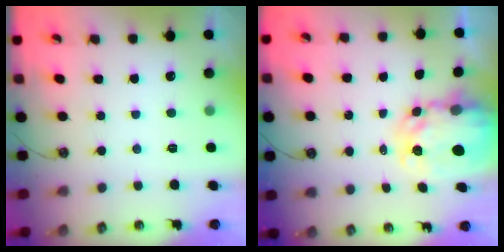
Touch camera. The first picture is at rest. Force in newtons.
{"total": 8.7, "press": 8.7, "slide": 0.8}